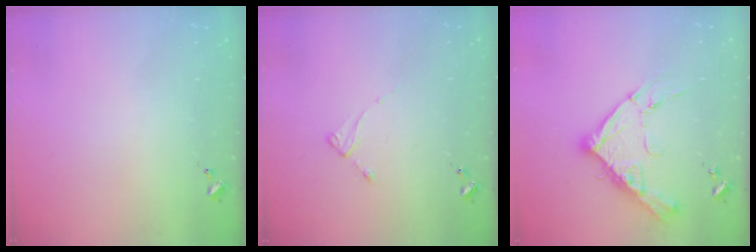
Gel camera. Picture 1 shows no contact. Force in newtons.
{"total": 2.3, "press": 2.3, "slide": 0.3}
{"total": 16.4, "press": 16.3, "slide": 1.4}